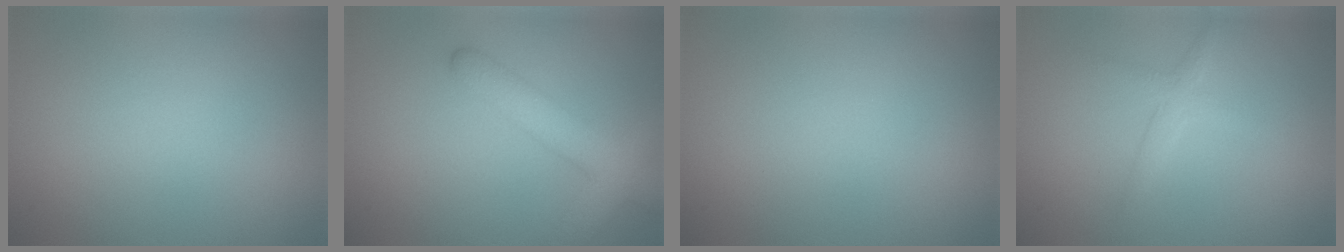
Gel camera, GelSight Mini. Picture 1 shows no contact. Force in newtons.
{"total": 4.7, "press": 4.7, "slide": 0.2}
{"total": 0.0}
{"total": 1.6, "press": 1.6, "slide": 0.1}